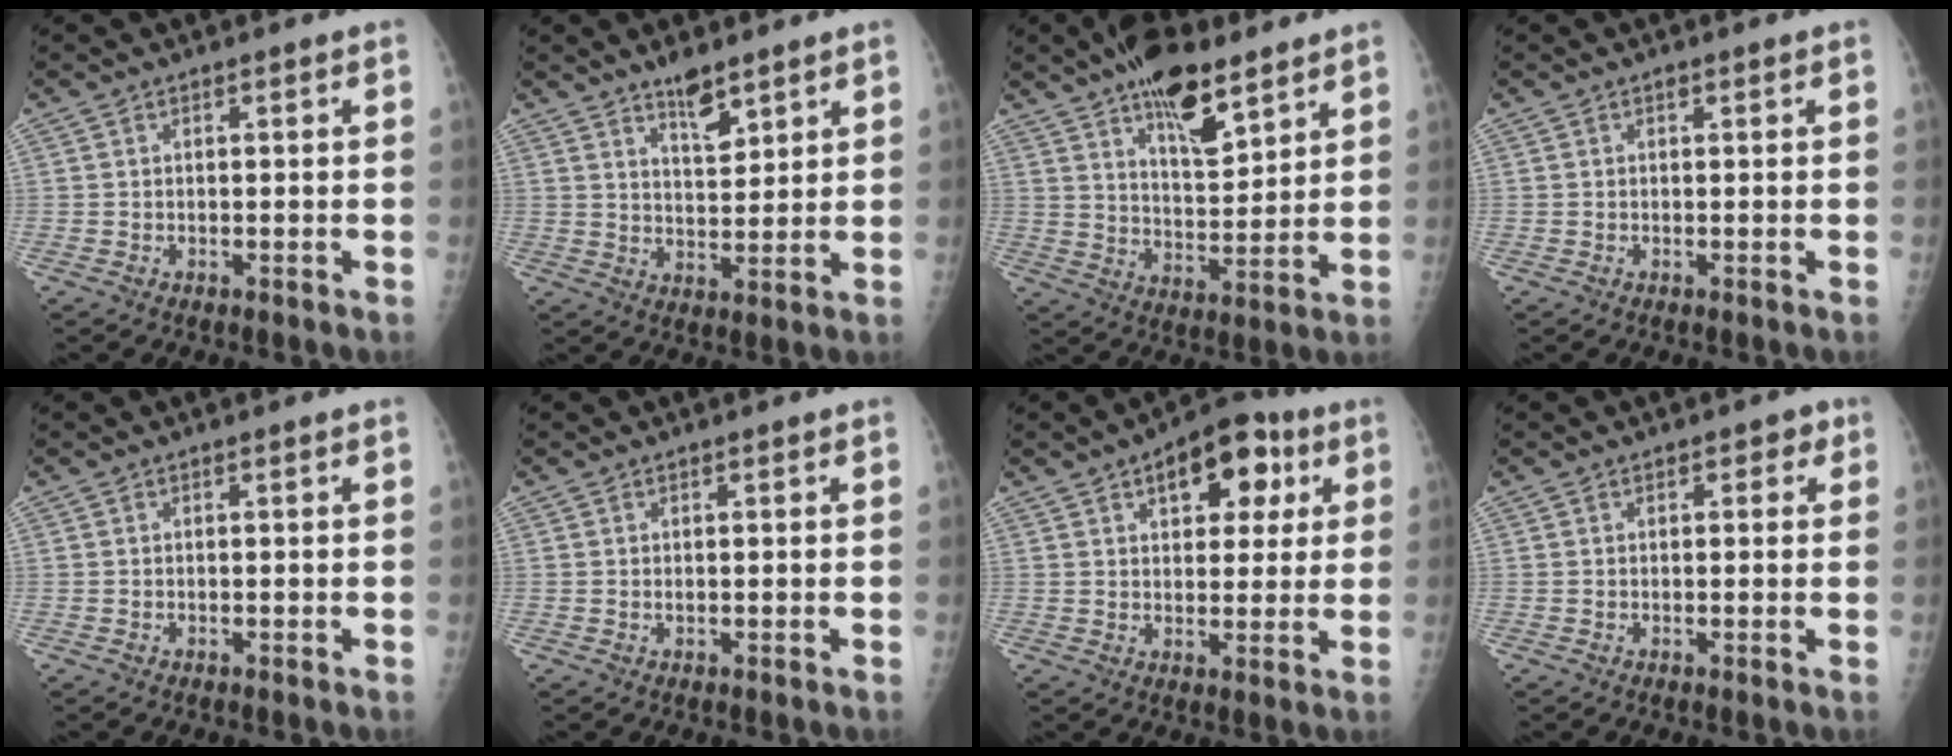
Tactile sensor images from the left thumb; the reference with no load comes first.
{"total": 6.0, "force": [4.4, 2.1, 3.4], "torque": [-0.039, -0.036, 0.076]}
{"total": 14.0, "force": [9.0, 5.6, 9.1], "torque": [-0.115, -0.050, 0.150]}
{"total": 0.5, "force": [0.3, 0.3, 0.3], "torque": [-0.001, 0.000, 0.002]}
{"total": 0.0}
{"total": 0.0}
{"total": 12.2, "force": [5.3, 6.9, 8.5], "torque": [-0.070, 0.001, 0.068]}
{"total": 2.2, "force": [1.0, 1.5, 1.3], "torque": [0.004, 0.001, 0.007]}